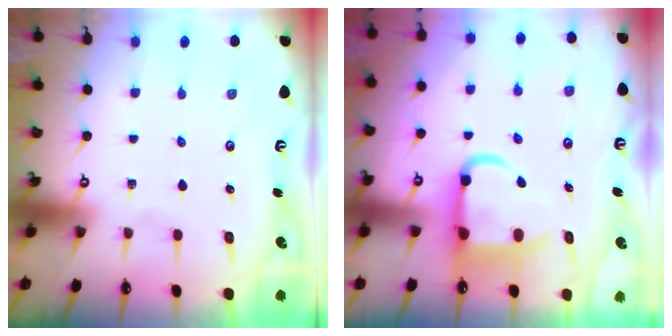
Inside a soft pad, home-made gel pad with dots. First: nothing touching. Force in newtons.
{"total": 10.5, "press": 10.4, "slide": 1.5}